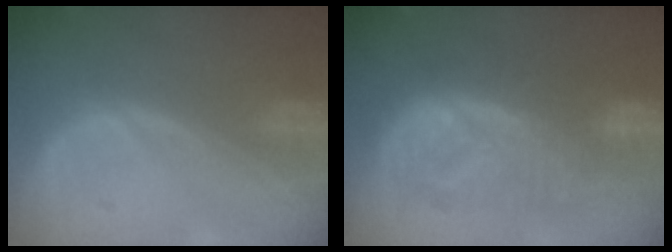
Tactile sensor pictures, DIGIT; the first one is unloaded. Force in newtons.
{"total": 10.4, "press": 10.4, "slide": 0.8}